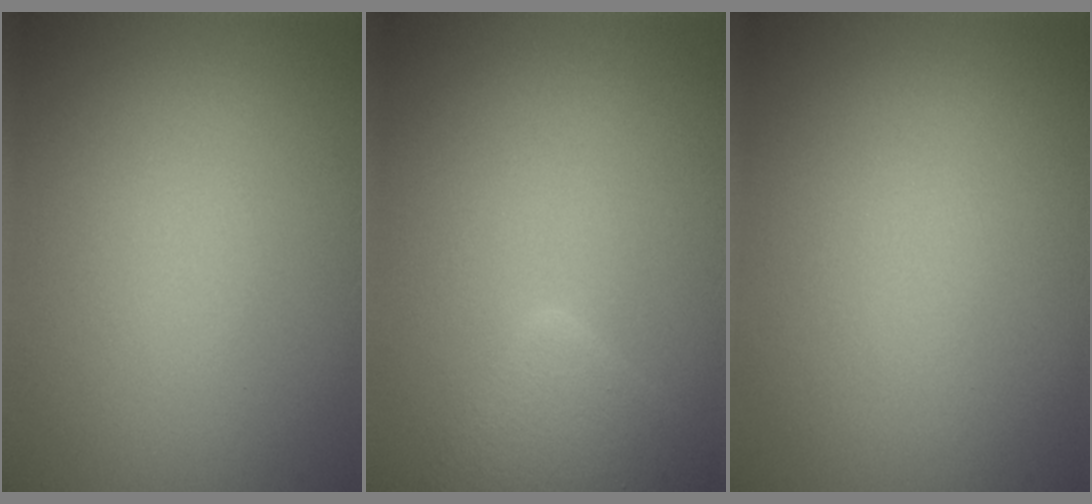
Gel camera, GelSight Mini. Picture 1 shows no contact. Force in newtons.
{"total": 3.6, "press": 3.6, "slide": 0.3}
{"total": 0.0}